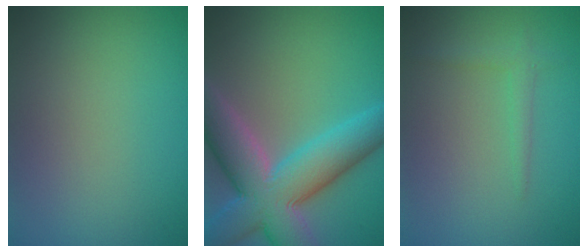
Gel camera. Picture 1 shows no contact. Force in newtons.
{"total": 10.7, "press": 10.7, "slide": 0.7}
{"total": 1.3, "press": 1.3, "slide": 0.1}